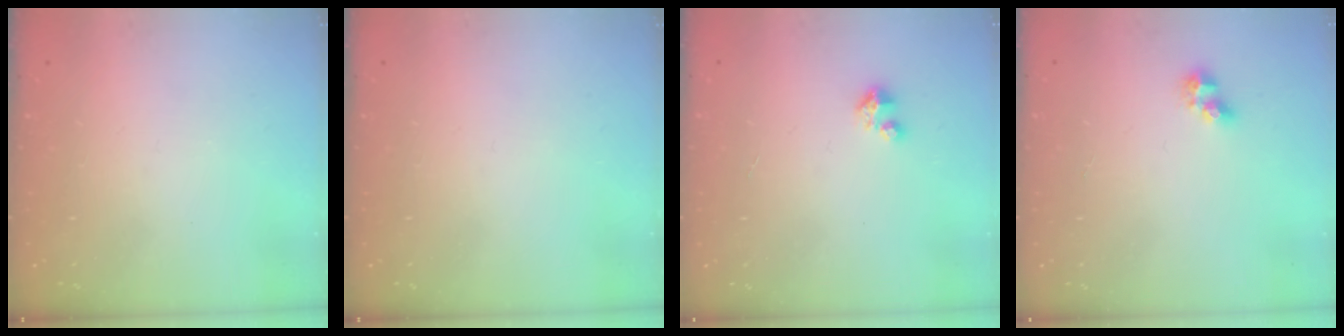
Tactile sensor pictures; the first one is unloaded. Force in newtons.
{"total": 0.0}
{"total": 2.3, "press": 2.3, "slide": 0.3}
{"total": 5.0, "press": 4.9, "slide": 0.6}